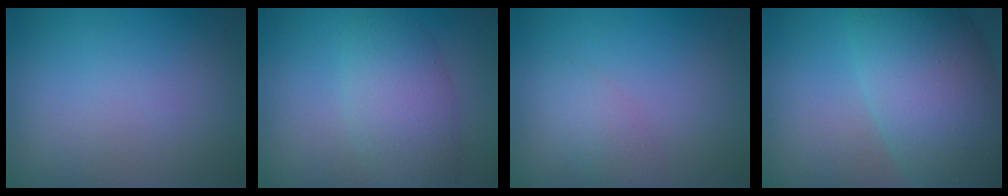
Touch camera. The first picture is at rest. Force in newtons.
{"total": 4.7, "press": 4.7, "slide": 0.1}
{"total": 1.7, "press": 1.7, "slide": 0.1}
{"total": 9.9, "press": 9.9, "slide": 0.3}